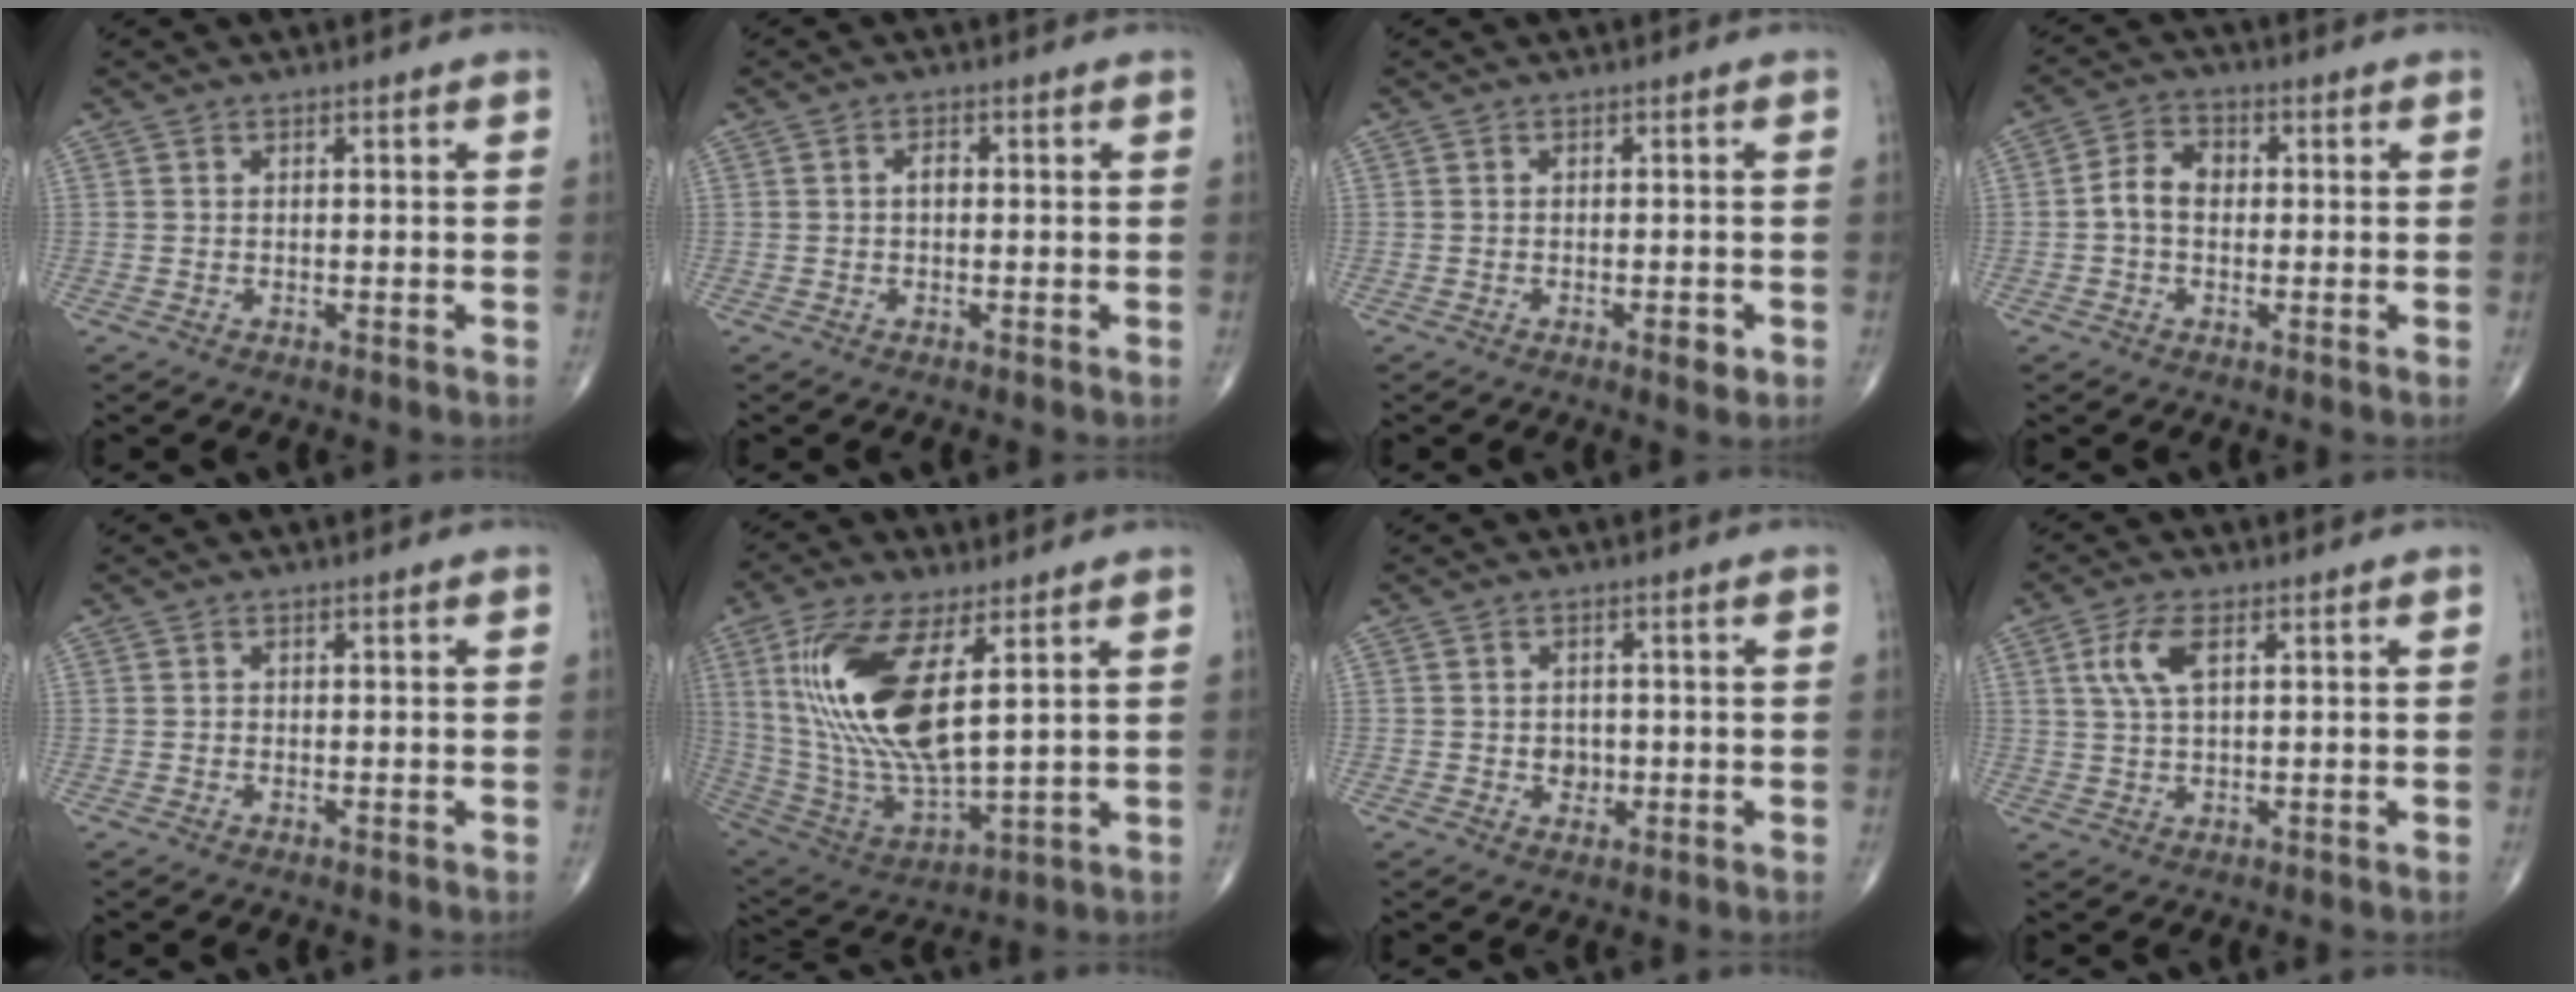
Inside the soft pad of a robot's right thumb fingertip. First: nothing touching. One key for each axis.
{"total": 1.4, "fx": 0.0, "fy": 0.9, "fz": 1.1, "tx": -0.013, "ty": 0.003, "tz": -0.005}
{"total": 2.3, "fx": -1.0, "fy": 0.8, "fz": 1.9, "tx": -0.022, "ty": -0.001, "tz": -0.014}
{"total": 5.1, "fx": -0.3, "fy": 3.8, "fz": 3.5, "tx": -0.056, "ty": 0.020, "tz": -0.015}
{"total": 0.0}
{"total": 20.7, "fx": 6.0, "fy": 7.8, "fz": 18.2, "tx": -0.383, "ty": -0.031, "tz": 0.123}
{"total": 2.6, "fx": -0.4, "fy": 2.1, "fz": 1.4, "tx": -0.006, "ty": 0.003, "tz": -0.003}
{"total": 5.6, "fx": 1.9, "fy": 2.3, "fz": 4.7, "tx": -0.105, "ty": 0.002, "tz": 0.040}